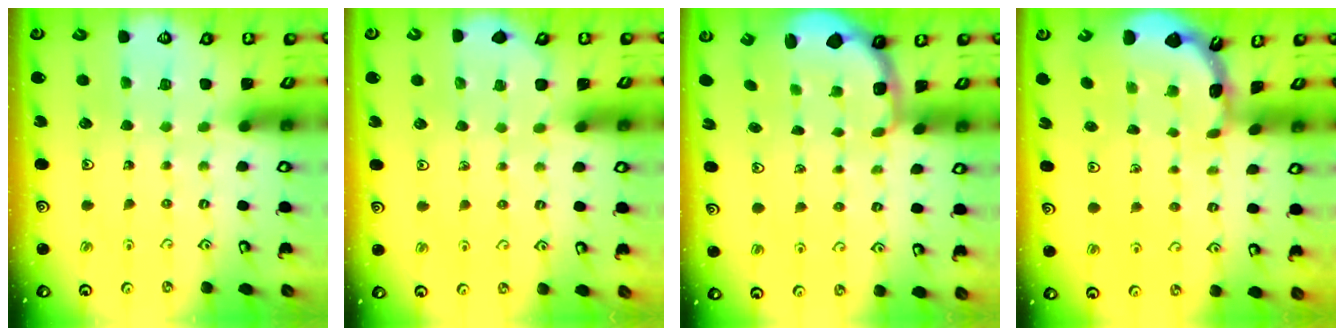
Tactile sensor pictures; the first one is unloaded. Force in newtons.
{"total": 1.4, "press": 1.4, "slide": 0.1}
{"total": 2.1, "press": 1.3, "slide": 1.6}
{"total": 1.7, "press": 1.7, "slide": 0.1}